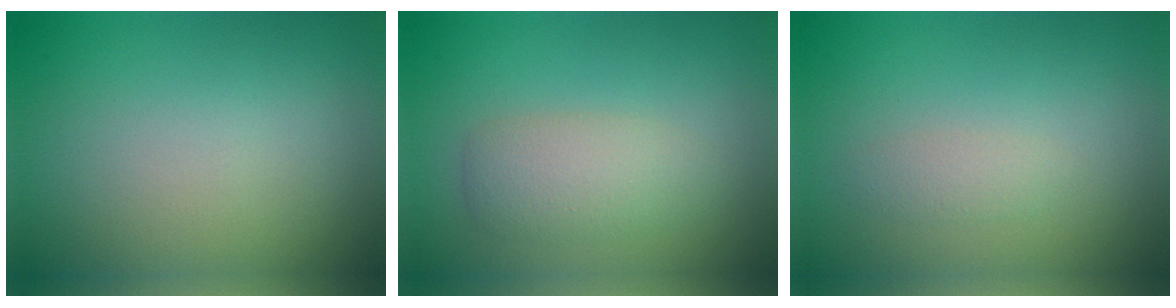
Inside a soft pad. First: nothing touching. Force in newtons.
{"total": 3.0, "press": 3.0, "slide": 0.3}
{"total": 1.1, "press": 1.1, "slide": 0.1}